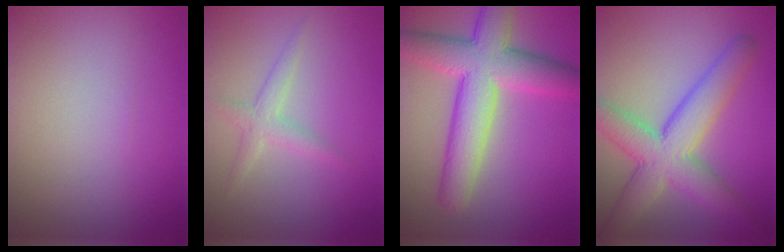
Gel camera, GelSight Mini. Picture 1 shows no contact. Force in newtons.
{"total": 2.0, "press": 2.0, "slide": 0.1}
{"total": 8.9, "press": 8.8, "slide": 0.3}
{"total": 7.7, "press": 7.7, "slide": 0.3}